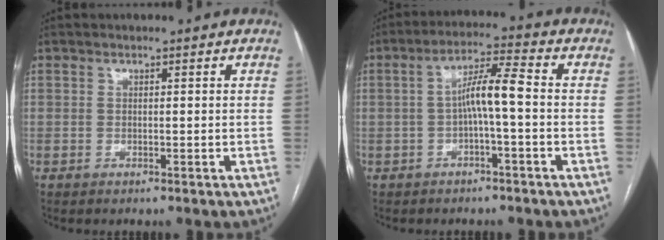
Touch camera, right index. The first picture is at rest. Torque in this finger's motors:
{"motor_torque": [0.92, -0.18, 0.46, 0.13]}